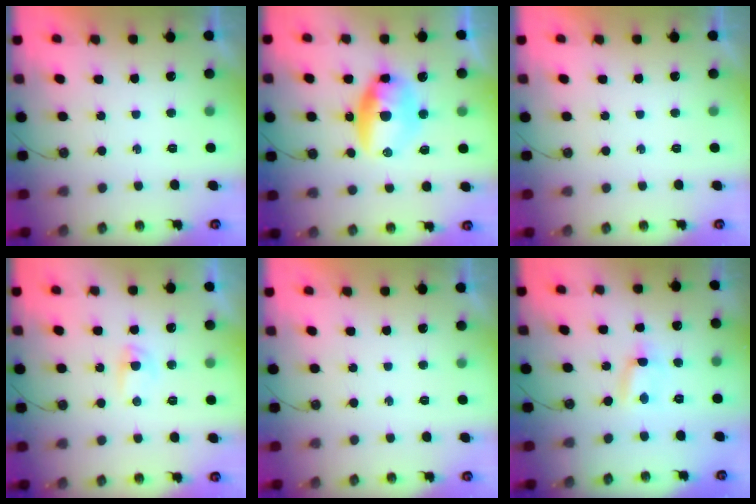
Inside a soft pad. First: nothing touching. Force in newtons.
{"total": 11.1, "press": 10.7, "slide": 2.8}
{"total": 0.0}
{"total": 2.7, "press": 2.6, "slide": 0.4}
{"total": 0.0}
{"total": 1.6, "press": 1.5, "slide": 0.6}